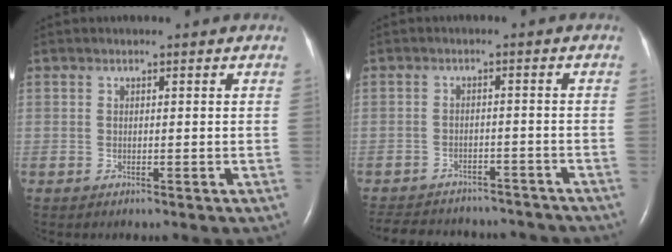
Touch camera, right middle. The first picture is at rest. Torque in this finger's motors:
{"motor_torque": [0.83, -0.90, 0.07, 0.05]}